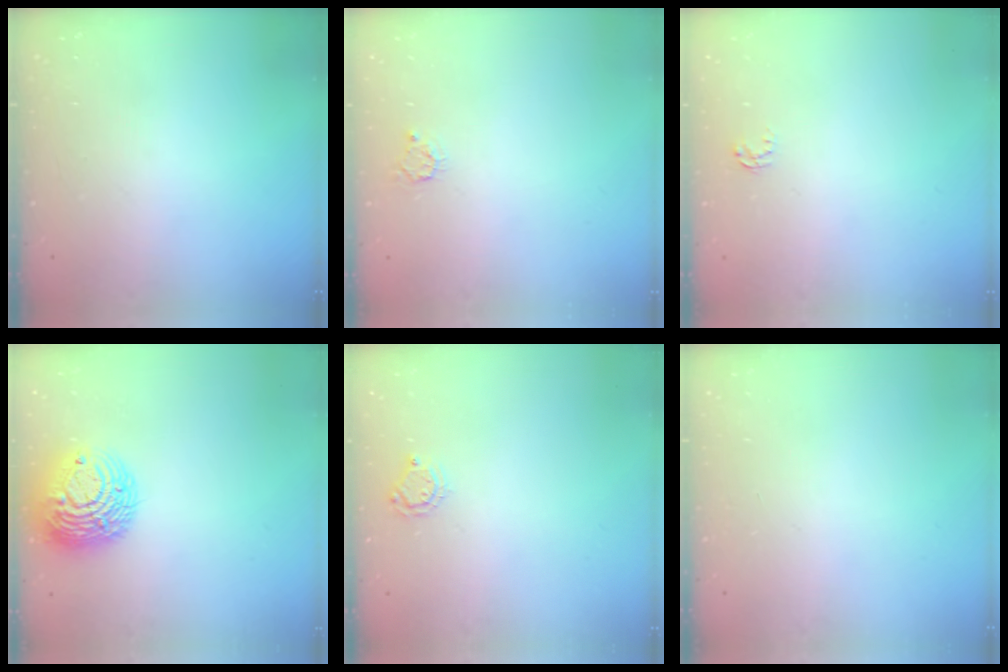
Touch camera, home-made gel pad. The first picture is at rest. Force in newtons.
{"total": 3.5, "press": 3.4, "slide": 0.4}
{"total": 2.6, "press": 2.6, "slide": 0.3}
{"total": 13.0, "press": 12.9, "slide": 2.0}
{"total": 5.0, "press": 5.0, "slide": 0.3}
{"total": 0.0}